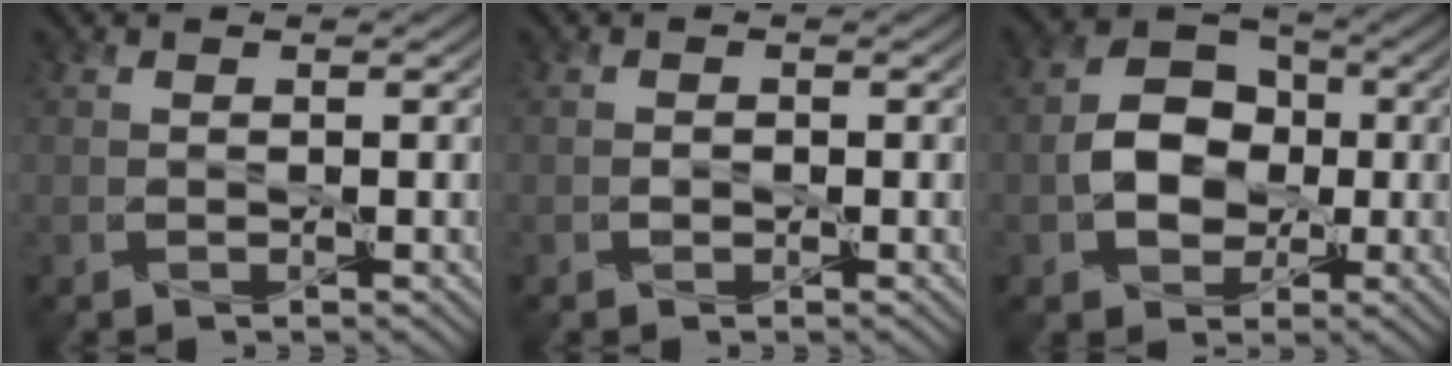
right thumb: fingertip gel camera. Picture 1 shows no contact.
{"total": 0.5, "force": [-0.2, 0.4, 0.2], "torque": [-0.003, -0.002, -0.004]}
{"total": 6.6, "force": [-0.9, 5.2, 3.9], "torque": [-0.074, 0.005, -0.025]}